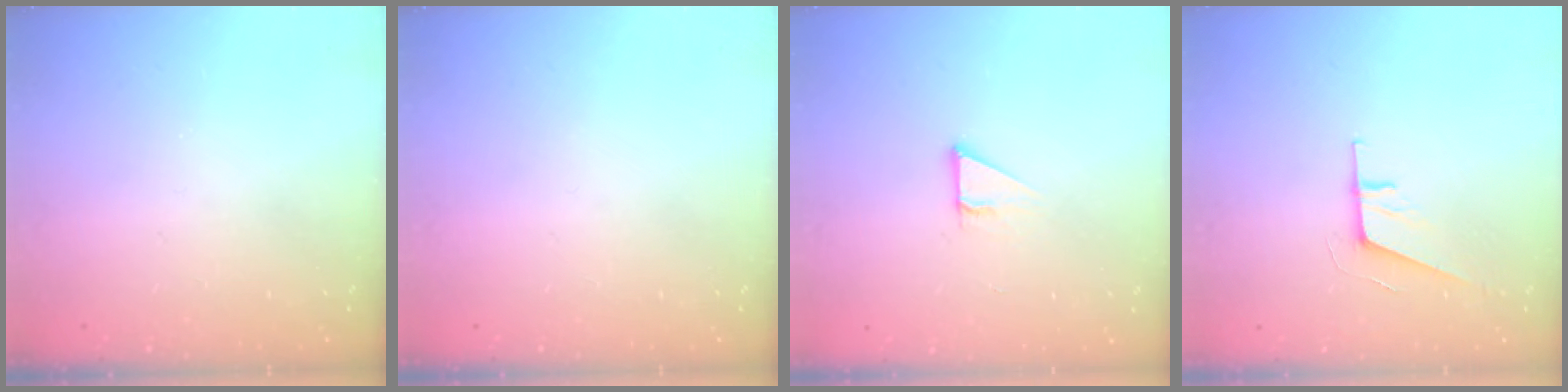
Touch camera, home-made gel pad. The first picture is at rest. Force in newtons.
{"total": 0.0}
{"total": 2.8, "press": 2.8, "slide": 0.1}
{"total": 7.7, "press": 7.4, "slide": 2.3}